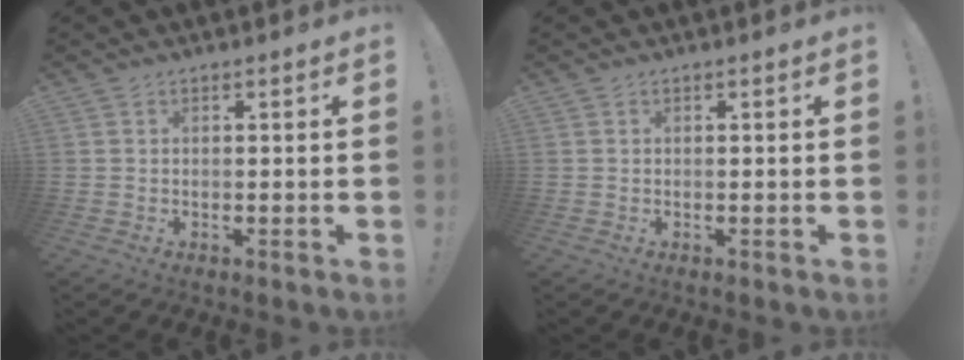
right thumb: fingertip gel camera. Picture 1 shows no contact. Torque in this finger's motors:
{"motor_torque": [0.00, 0.00, 0.00, 0.00, 0.02]}